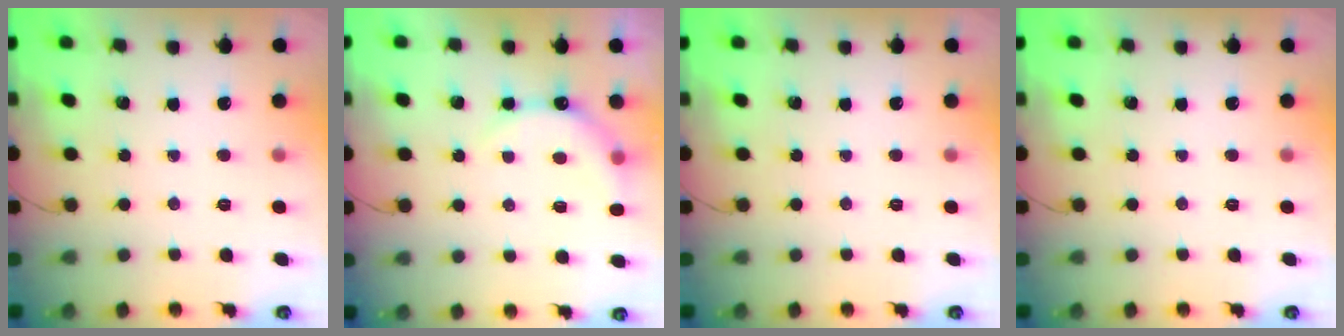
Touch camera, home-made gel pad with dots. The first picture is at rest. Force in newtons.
{"total": 6.4, "press": 6.4, "slide": 0.4}
{"total": 0.0}
{"total": 0.0}